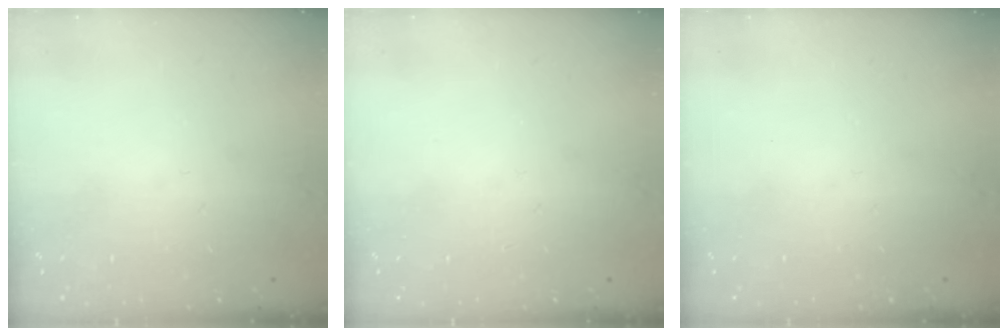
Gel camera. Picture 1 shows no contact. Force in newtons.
{"total": 0.0}
{"total": 0.0}